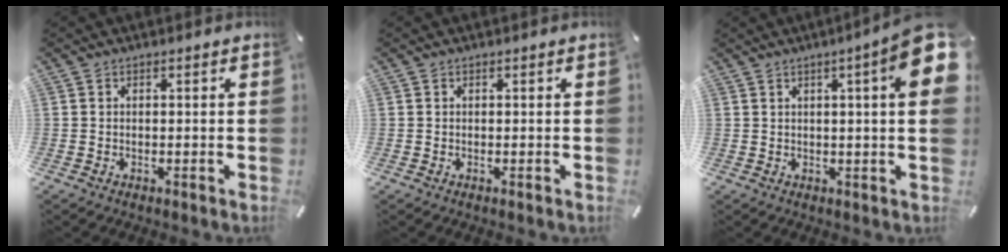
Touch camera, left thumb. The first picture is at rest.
{"total": 0.0}
{"total": 9.8, "force": [3.4, 0.9, 9.1], "torque": [-0.127, -0.021, 0.051]}